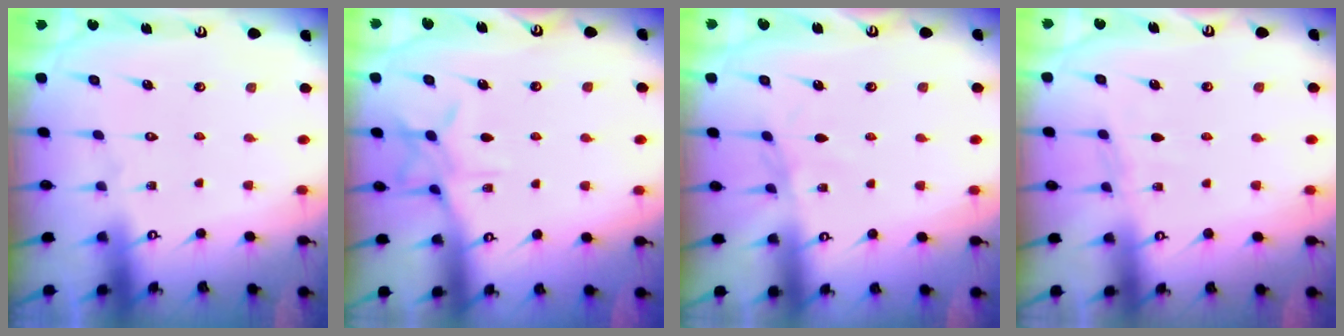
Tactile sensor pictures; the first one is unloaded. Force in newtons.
{"total": 7.4, "press": 7.3, "slide": 0.7}
{"total": 2.7, "press": 2.7, "slide": 0.4}
{"total": 3.1, "press": 3.1, "slide": 0.3}